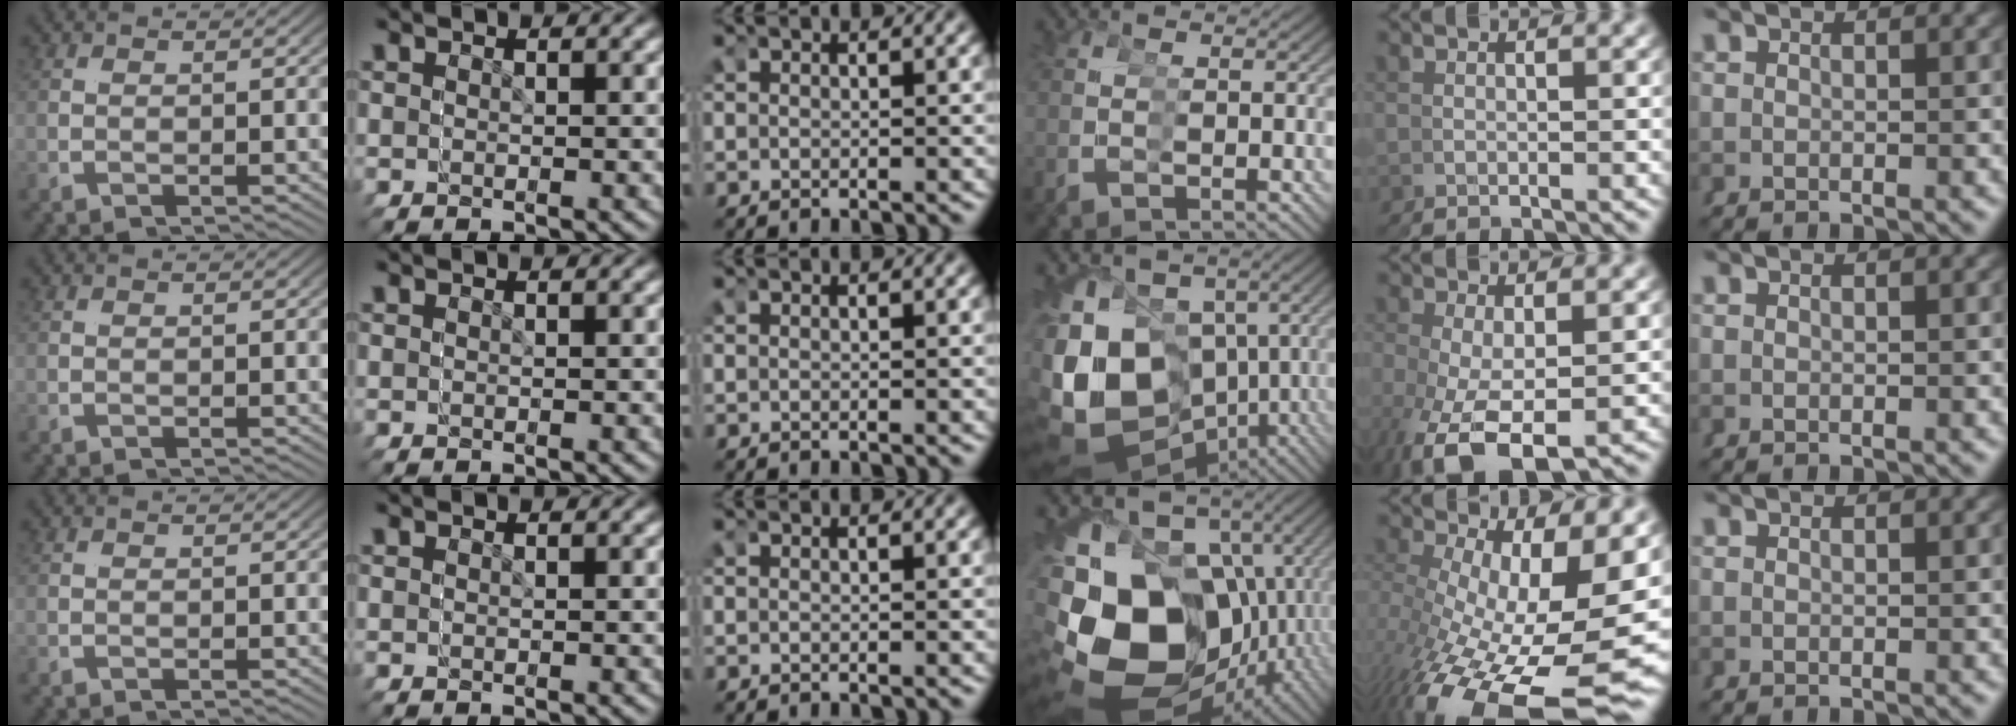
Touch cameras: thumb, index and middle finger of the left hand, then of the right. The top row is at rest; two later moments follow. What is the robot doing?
{"motion": "grasp_and_lifting", "object": "straw"}